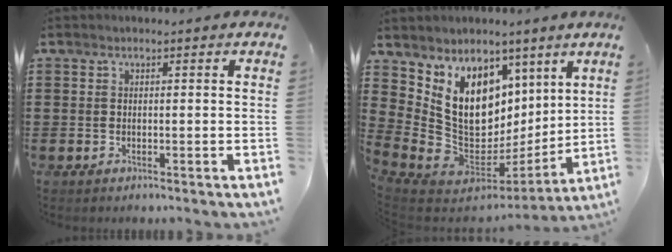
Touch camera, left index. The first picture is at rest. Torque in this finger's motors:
{"motor_torque": [2.14, 0.00, 1.05, 0.11]}